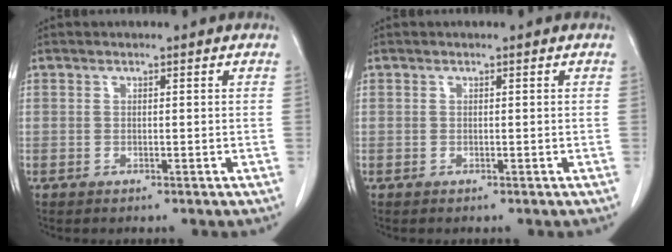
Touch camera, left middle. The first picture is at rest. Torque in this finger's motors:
{"motor_torque": [0.43, -0.38, 0.06, 0.01]}